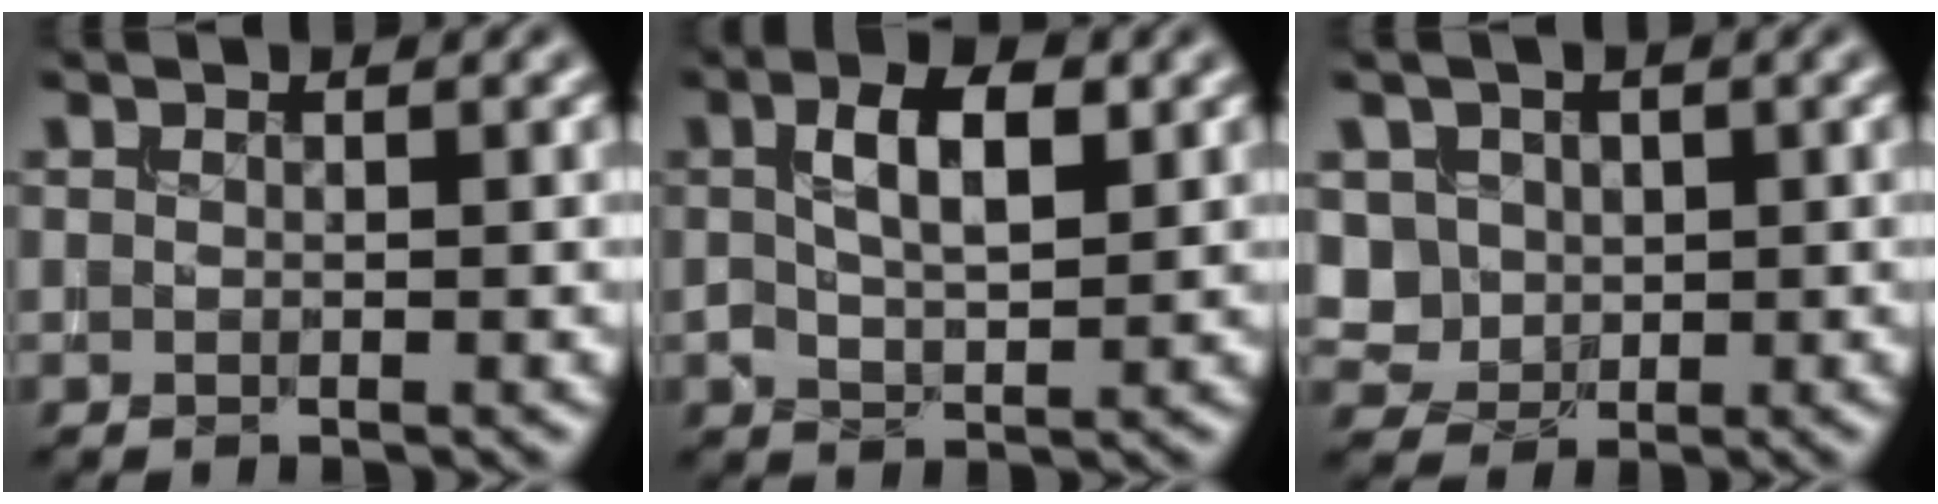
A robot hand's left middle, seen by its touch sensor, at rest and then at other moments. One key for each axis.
{"total": 4.5, "fx": 1.0, "fy": 1.9, "fz": 3.9, "tx": -0.075, "ty": 0.008, "tz": 0.018}
{"total": 3.7, "fx": 0.9, "fy": 3.3, "fz": 1.6, "tx": -0.043, "ty": 0.009, "tz": 0.024}